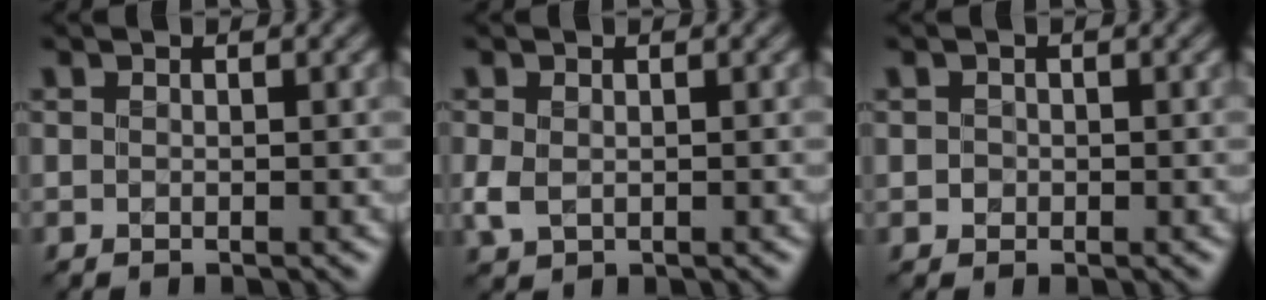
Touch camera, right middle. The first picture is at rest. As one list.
[{"total": 1.7, "force": [-0.1, 1.3, 1.1], "torque": [-0.033, -0.005, 0.000]}, {"total": 0.6, "force": [0.0, 0.5, -0.1], "torque": [0.006, -0.003, -0.003]}]